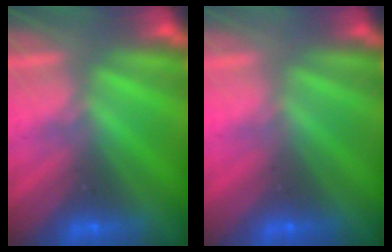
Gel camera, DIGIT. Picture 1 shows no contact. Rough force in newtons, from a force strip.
{"total": 3.4}